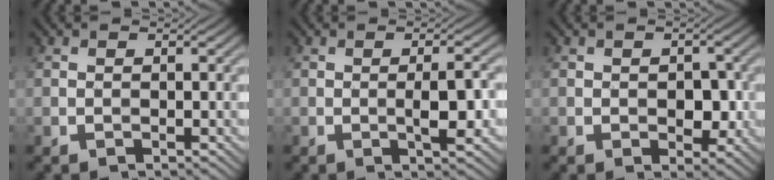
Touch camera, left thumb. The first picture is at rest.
{"total": 3.5, "force": [-0.8, 0.5, 3.3], "torque": [-0.059, 0.004, -0.016]}
{"total": 3.0, "force": [-0.4, 1.9, 2.3], "torque": [-0.038, -0.007, -0.004]}